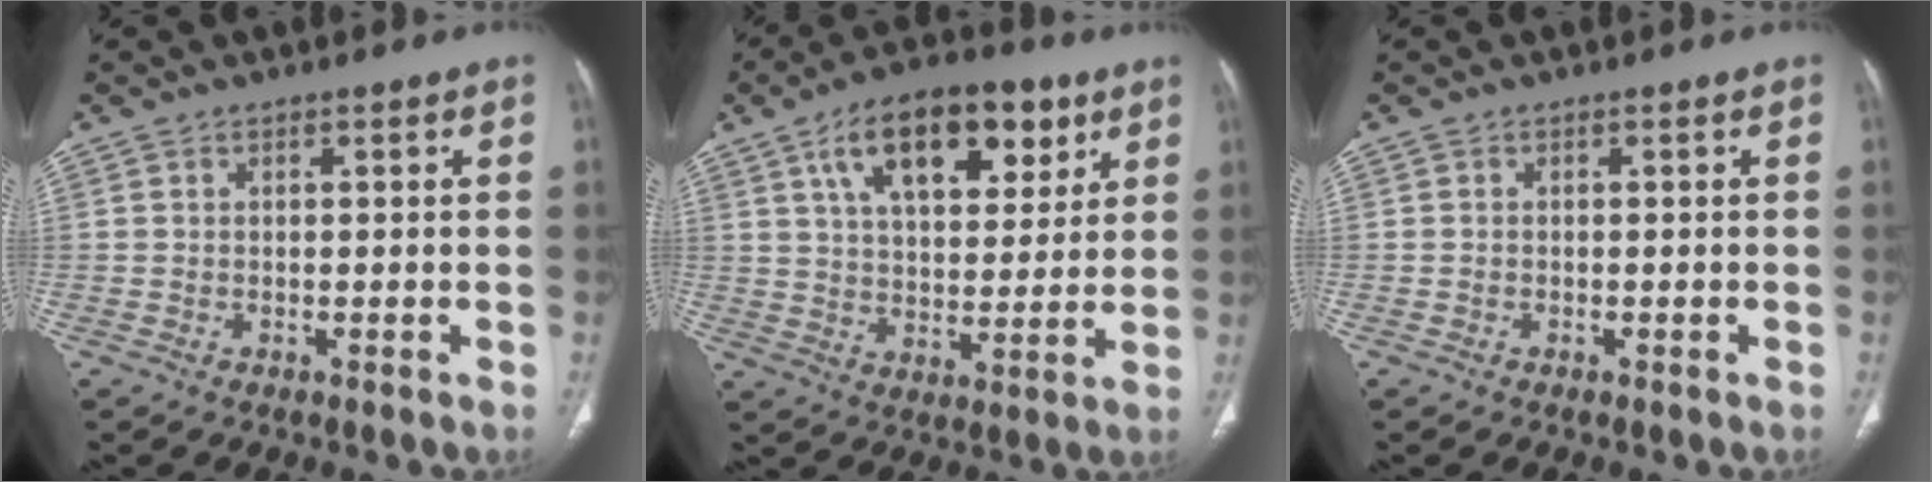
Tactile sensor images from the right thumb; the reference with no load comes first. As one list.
[{"total": 18.2, "force": [8.7, 9.3, 13.0], "torque": [-0.164, -0.018, 0.143]}, {"total": 0.0}]